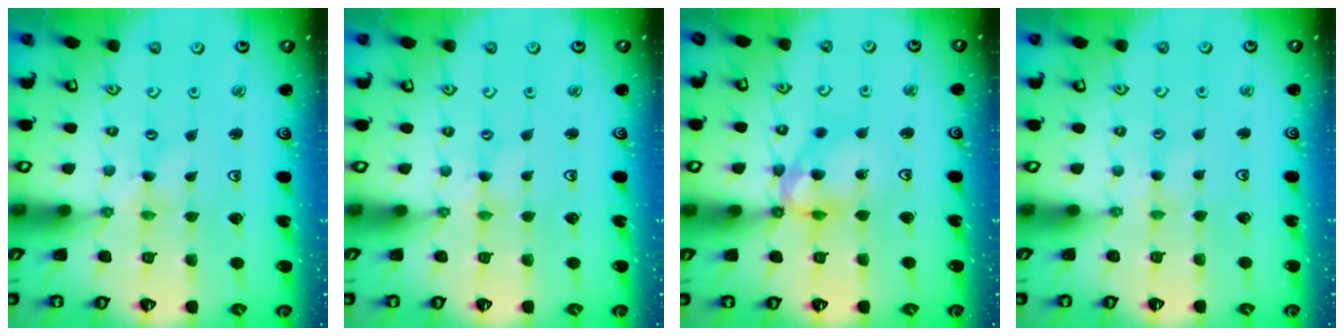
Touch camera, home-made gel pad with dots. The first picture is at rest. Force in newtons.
{"total": 0.6, "press": 0.6, "slide": 0.2}
{"total": 11.9, "press": 11.6, "slide": 2.6}
{"total": 2.6, "press": 2.6, "slide": 0.4}